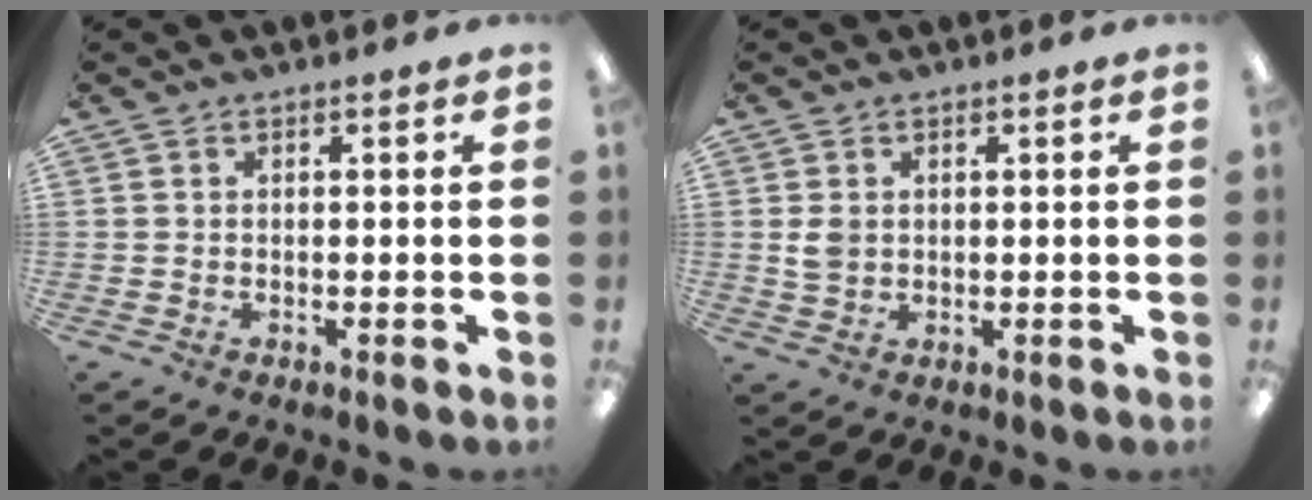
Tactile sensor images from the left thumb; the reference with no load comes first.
{"total": 2.9, "force": [0.9, 2.4, 1.5], "torque": [-0.023, 0.000, 0.014]}